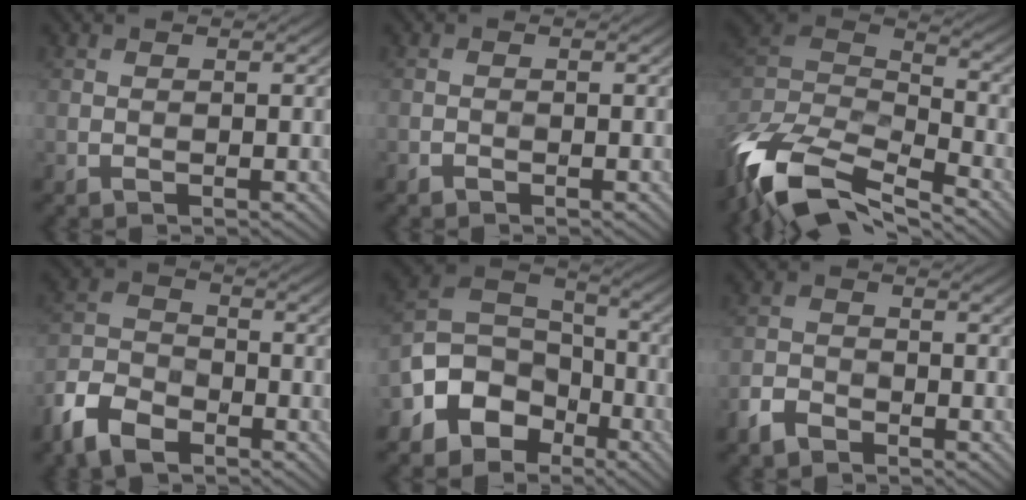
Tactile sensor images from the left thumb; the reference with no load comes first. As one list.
[{"total": 0.6, "force": [-0.6, 0.1, -0.1], "torque": [-0.002, -0.004, -0.008]}, {"total": 13.7, "force": [-8.5, 6.6, 8.5], "torque": [-0.242, -0.015, -0.136]}, {"total": 8.2, "force": [-5.6, 4.4, 4.2], "torque": [-0.104, -0.014, -0.122]}, {"total": 9.5, "force": [-5.1, 6.8, 4.2], "torque": [-0.095, -0.011, -0.098]}, {"total": 3.1, "force": [-2.4, 1.6, 1.1], "torque": [-0.029, -0.009, -0.054]}]